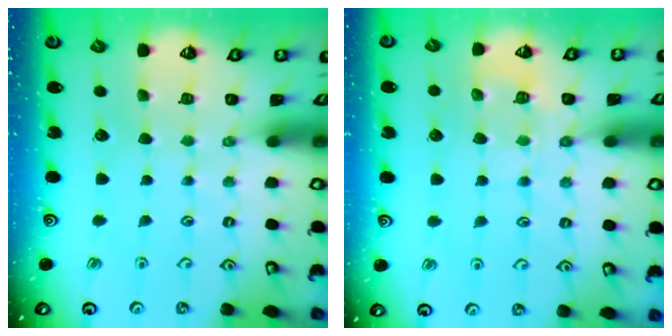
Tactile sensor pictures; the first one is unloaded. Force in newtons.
{"total": 6.3, "press": 6.2, "slide": 0.6}